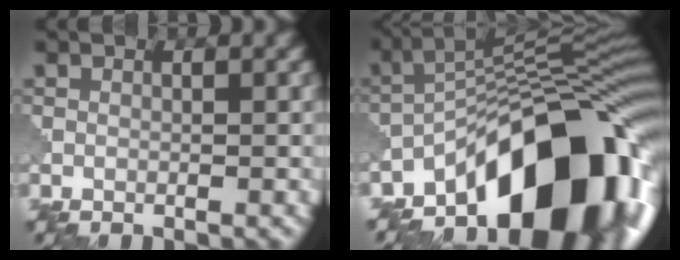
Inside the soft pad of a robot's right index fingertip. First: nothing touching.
{"total": 16.2, "force": [-9.9, 6.6, 11.1], "torque": [-0.138, 0.021, -0.175]}